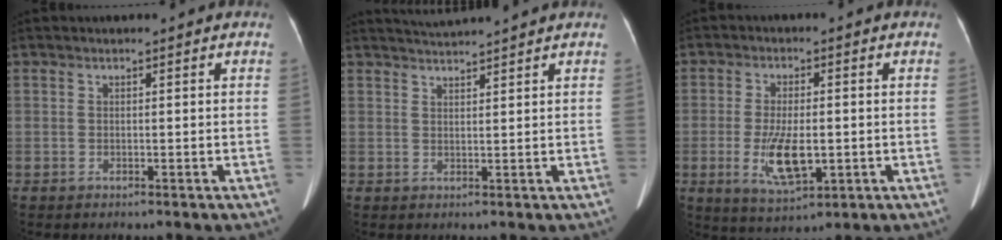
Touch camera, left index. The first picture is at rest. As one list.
[{"total": 4.2, "force": [3.9, -1.1, 0.9], "torque": [-0.013, 0.017, 0.065]}, {"total": 8.1, "force": [-1.7, 3.0, 7.4], "torque": [-0.147, -0.012, -0.022]}]